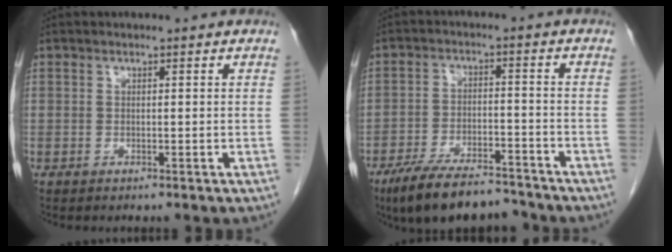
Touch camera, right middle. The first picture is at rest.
{"total": 11.7, "force": [-9.7, 3.2, 5.7], "torque": [-0.097, -0.007, -0.162]}